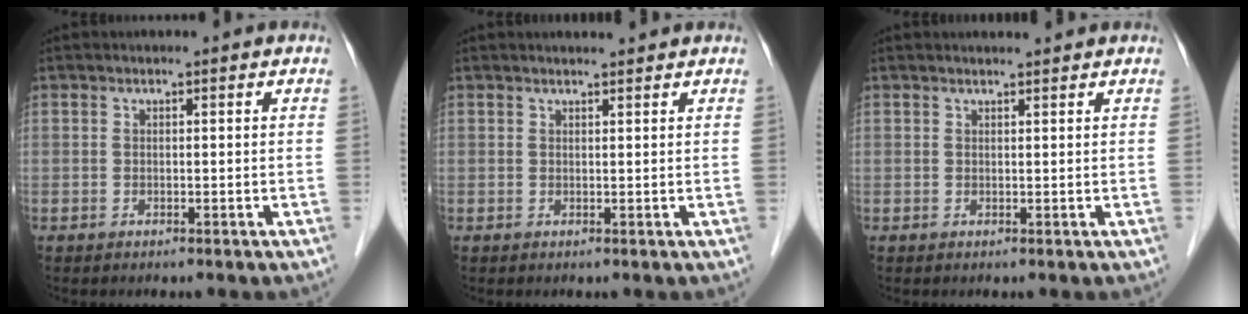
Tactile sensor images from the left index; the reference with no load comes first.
{"total": 2.0, "force": [1.9, 0.0, 0.6], "torque": [-0.008, 0.007, 0.025]}
{"total": 1.8, "force": [1.8, 0.0, 0.6], "torque": [-0.007, 0.007, 0.024]}